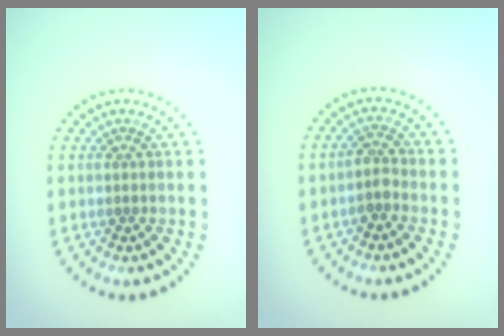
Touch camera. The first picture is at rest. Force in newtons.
{"total": 1.6, "press": 1.4, "slide": 0.8}